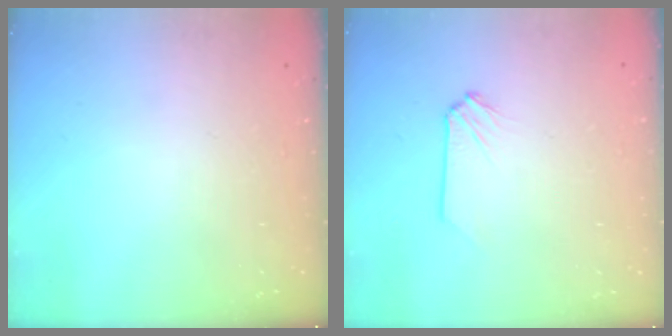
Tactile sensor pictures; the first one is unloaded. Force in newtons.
{"total": 0.0}